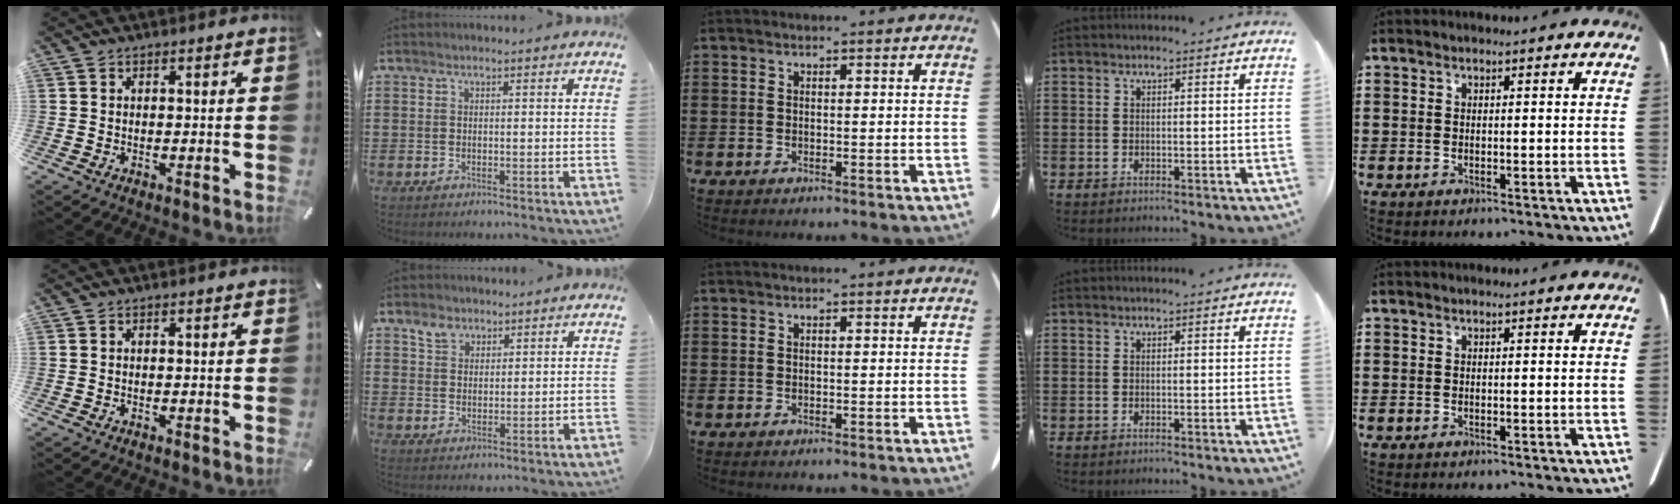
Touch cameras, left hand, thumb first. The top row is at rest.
{"index": {"total": 3.3, "force": [2.3, 2.2, 0.8], "torque": [-0.018, 0.004, 0.043]}}